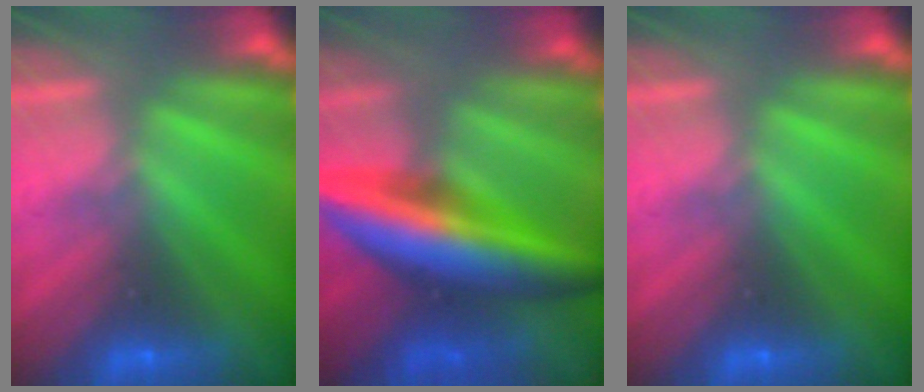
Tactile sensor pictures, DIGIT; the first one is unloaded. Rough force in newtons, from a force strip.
{"total": 7.0}
{"total": 0.0}